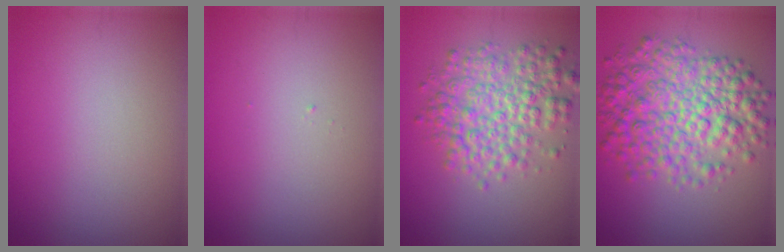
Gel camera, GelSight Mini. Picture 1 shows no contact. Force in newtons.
{"total": 0.0}
{"total": 5.7, "press": 5.7, "slide": 0.1}
{"total": 8.0, "press": 8.0, "slide": 0.1}